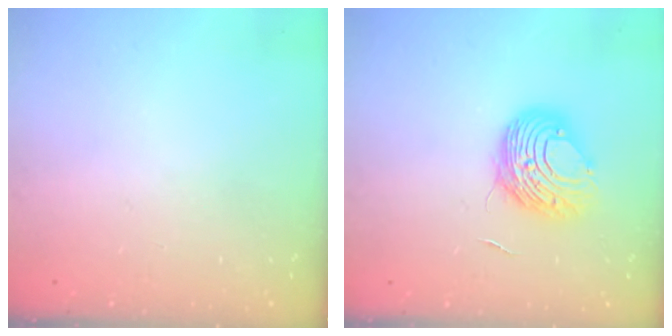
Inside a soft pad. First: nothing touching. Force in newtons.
{"total": 9.2, "press": 9.2, "slide": 1.1}